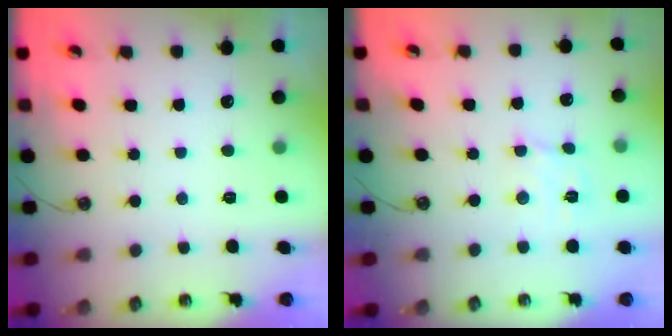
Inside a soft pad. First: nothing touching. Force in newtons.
{"total": 3.8, "press": 3.8, "slide": 0.3}